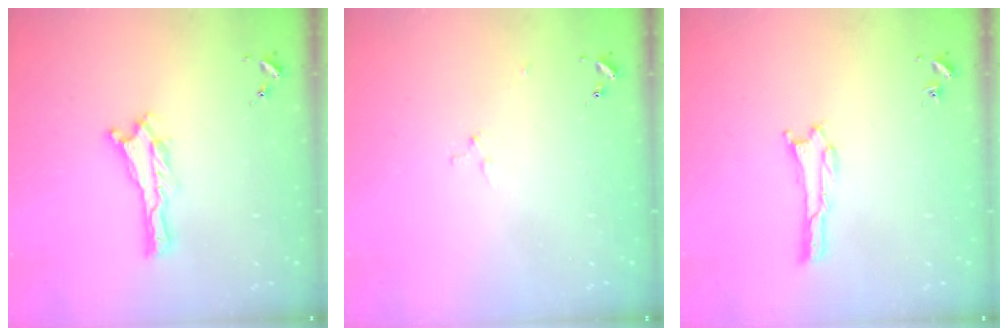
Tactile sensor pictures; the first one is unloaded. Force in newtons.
{"total": 2.9, "press": 2.9, "slide": 0.3}
{"total": 0.8, "press": 0.8, "slide": 0.2}